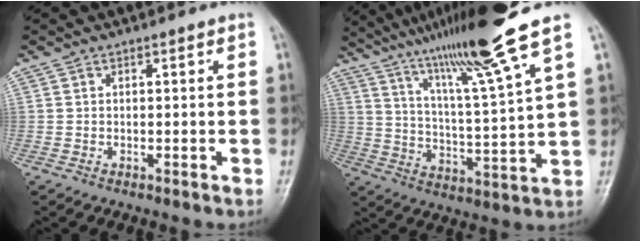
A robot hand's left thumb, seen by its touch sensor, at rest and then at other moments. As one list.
[{"total": 17.3, "force": [12.1, -0.6, 12.3], "torque": [-0.202, -0.055, 0.208]}]